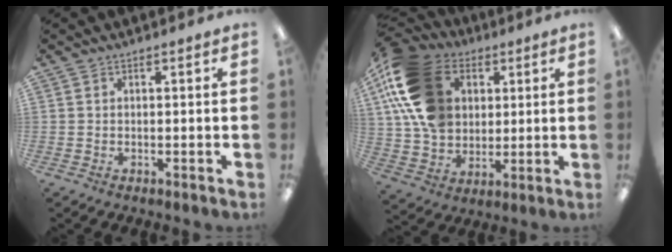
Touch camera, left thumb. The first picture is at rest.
{"total": 20.0, "force": [6.5, 14.9, 11.6], "torque": [-0.242, -0.014, 0.125]}